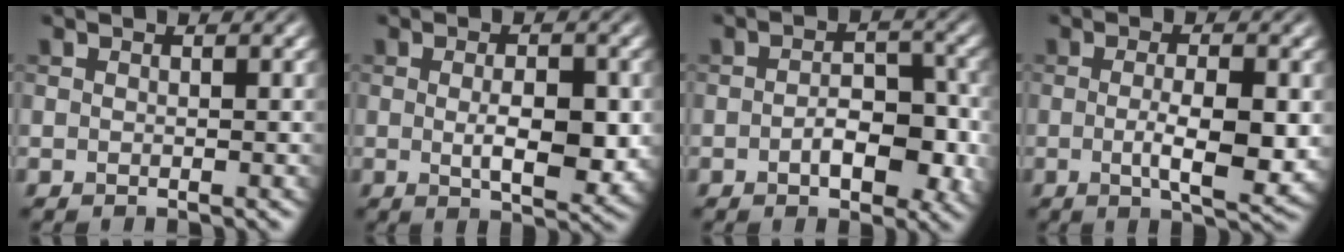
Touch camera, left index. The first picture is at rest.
{"total": 4.8, "force": [-0.3, 1.9, 4.4], "torque": [-0.073, -0.009, -0.001]}
{"total": 4.7, "force": [-1.1, 2.6, 3.8], "torque": [-0.053, -0.003, -0.016]}
{"total": 5.6, "force": [-0.6, 1.5, 5.4], "torque": [-0.091, -0.010, -0.006]}